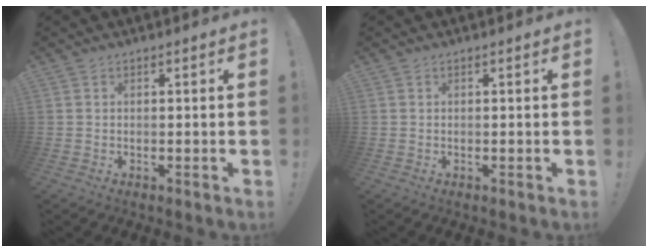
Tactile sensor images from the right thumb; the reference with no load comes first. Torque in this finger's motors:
{"motor_torque": [-0.02, 0.01, -0.02, 0.02, 0.01]}